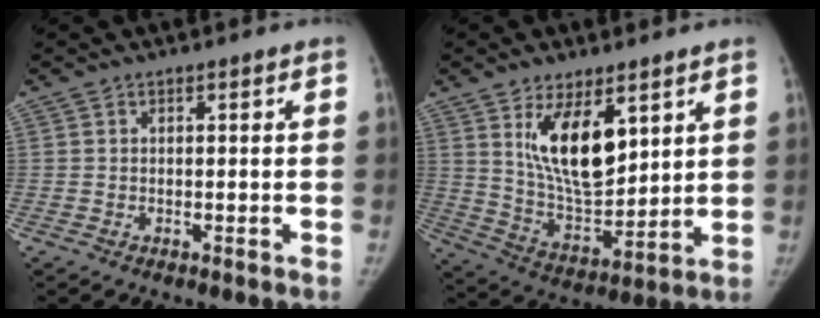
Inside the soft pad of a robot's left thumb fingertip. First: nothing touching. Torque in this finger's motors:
{"motor_torque": [2.00, 1.88, 1.64, -1.12, 0.09]}